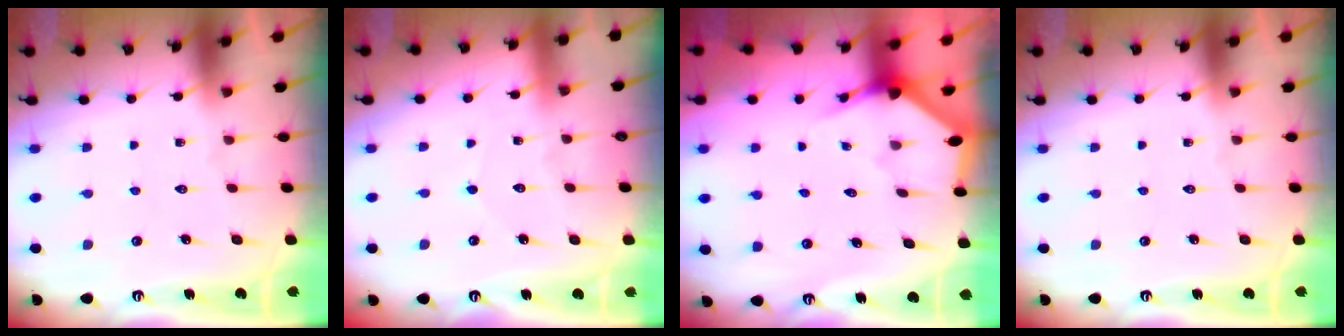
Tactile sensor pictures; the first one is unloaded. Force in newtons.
{"total": 3.2, "press": 3.2, "slide": 0.2}
{"total": 2.9, "press": 2.9, "slide": 0.2}
{"total": 0.0}